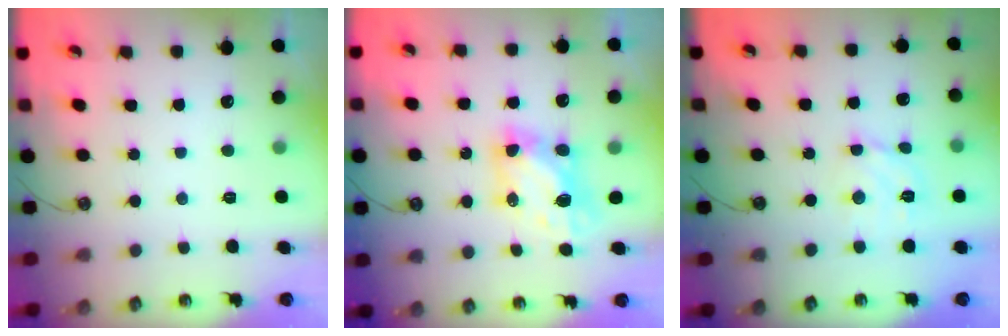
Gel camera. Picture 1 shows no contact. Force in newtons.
{"total": 6.7, "press": 6.7, "slide": 0.4}
{"total": 5.8, "press": 5.8, "slide": 0.3}